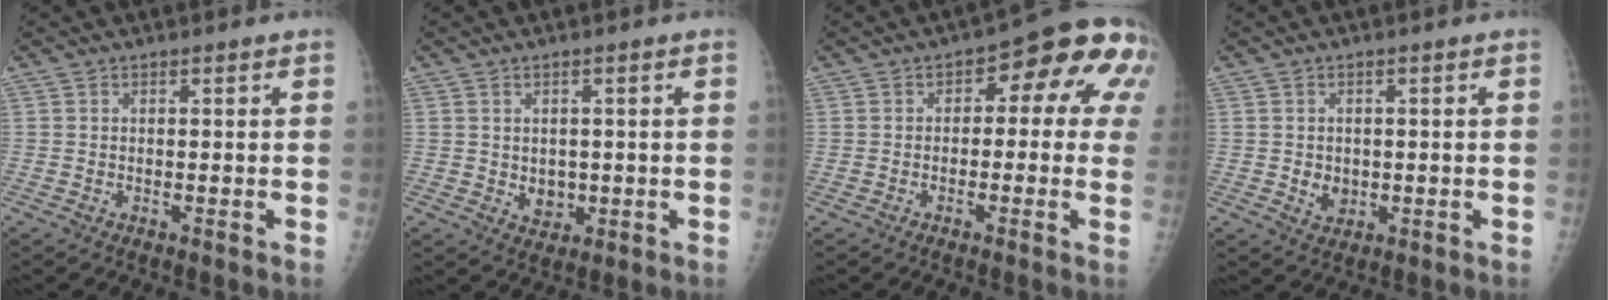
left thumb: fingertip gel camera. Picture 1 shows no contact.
{"total": 3.8, "force": [-0.4, 3.1, 2.1], "torque": [-0.009, -0.002, 0.004]}
{"total": 12.3, "force": [2.2, 6.4, 10.3], "torque": [-0.077, 0.033, 0.013]}
{"total": 3.3, "force": [-0.5, 2.8, 1.7], "torque": [-0.010, 0.000, 0.001]}